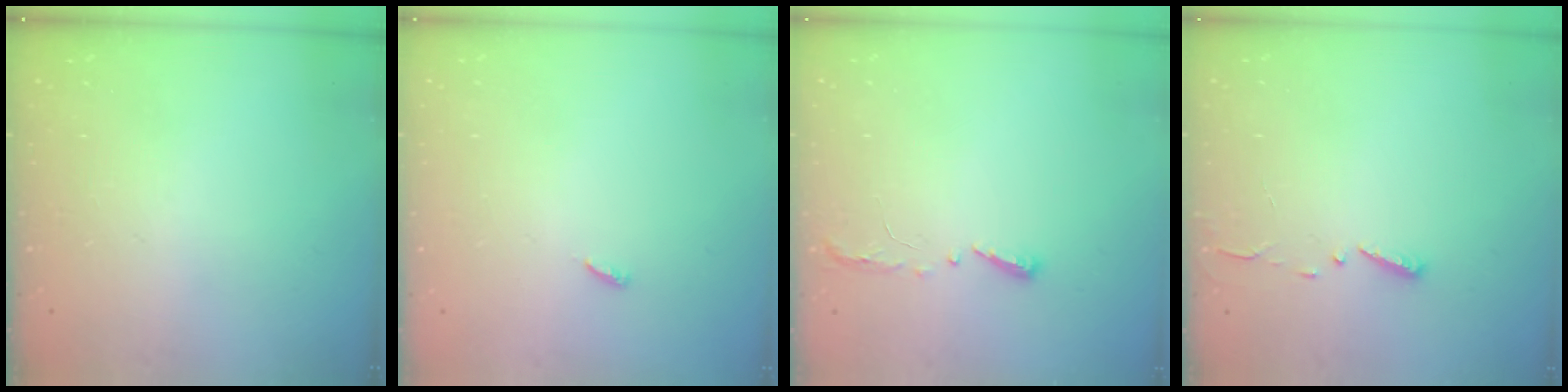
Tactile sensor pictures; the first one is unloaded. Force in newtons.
{"total": 2.5, "press": 2.5, "slide": 0.2}
{"total": 4.1, "press": 4.0, "slide": 0.6}
{"total": 3.0, "press": 2.9, "slide": 0.3}